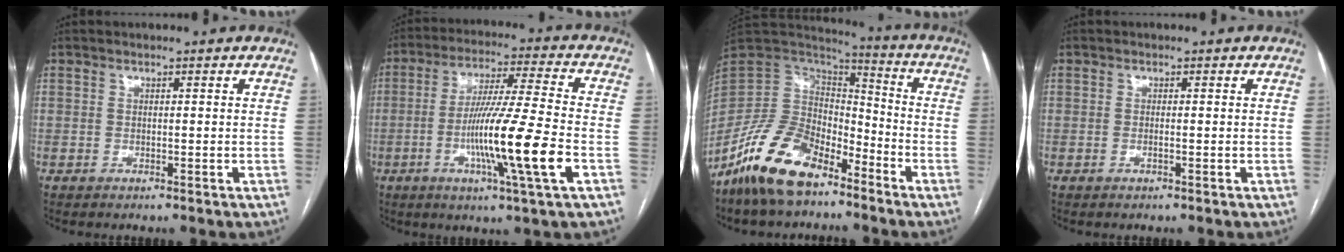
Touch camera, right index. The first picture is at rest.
{"total": 15.0, "force": [-4.2, -1.1, 14.3], "torque": [-0.265, -0.016, -0.080]}
{"total": 14.5, "force": [-10.2, 6.1, 8.2], "torque": [-0.165, 0.015, -0.199]}
{"total": 0.5, "force": [-0.2, -0.1, 0.5], "torque": [-0.010, 0.000, -0.004]}